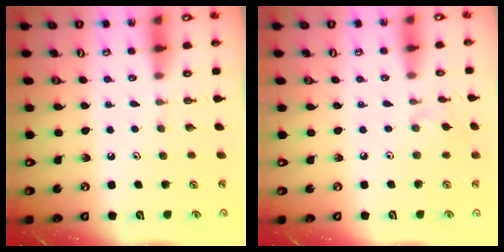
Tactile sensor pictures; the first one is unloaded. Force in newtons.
{"total": 2.9, "press": 2.8, "slide": 0.6}